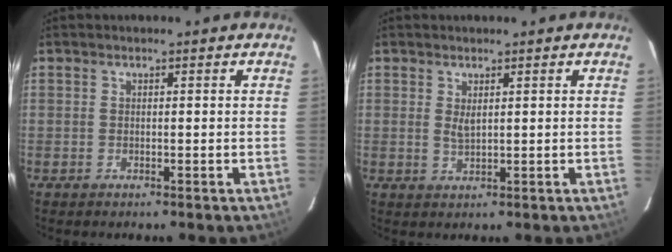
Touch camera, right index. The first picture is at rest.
{"total": 1.7, "force": [0.7, 0.5, 1.4], "torque": [-0.026, -0.001, 0.015]}